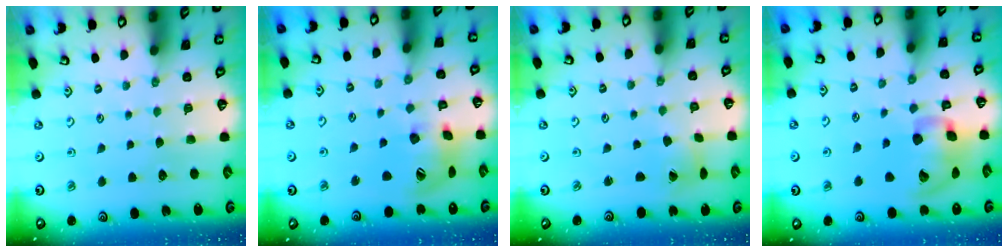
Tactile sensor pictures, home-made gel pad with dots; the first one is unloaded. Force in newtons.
{"total": 16.4, "press": 16.3, "slide": 2.2}
{"total": 1.9, "press": 1.9, "slide": 0.2}
{"total": 17.8, "press": 17.5, "slide": 2.9}